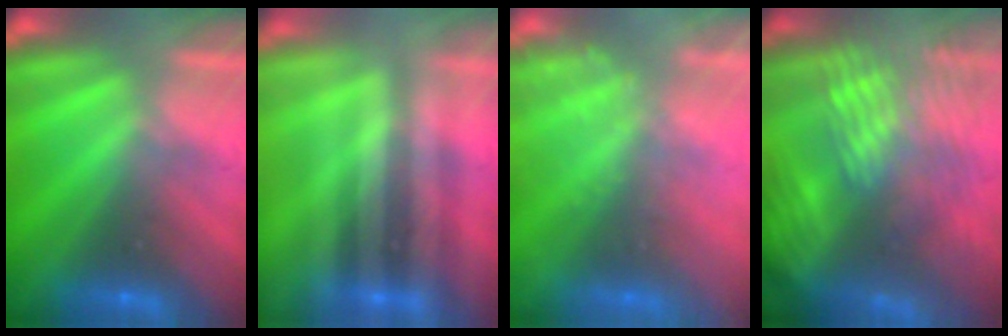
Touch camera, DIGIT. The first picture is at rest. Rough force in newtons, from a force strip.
{"total": 1.9}
{"total": 2.4}
{"total": 9.1}